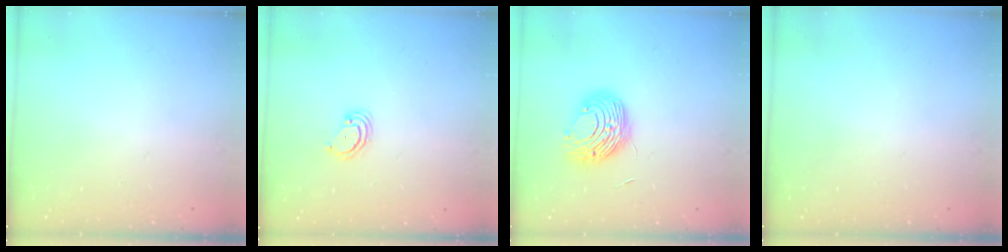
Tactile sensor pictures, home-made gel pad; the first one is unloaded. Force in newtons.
{"total": 2.9, "press": 2.9, "slide": 0.3}
{"total": 9.4, "press": 9.4, "slide": 0.3}
{"total": 0.0}